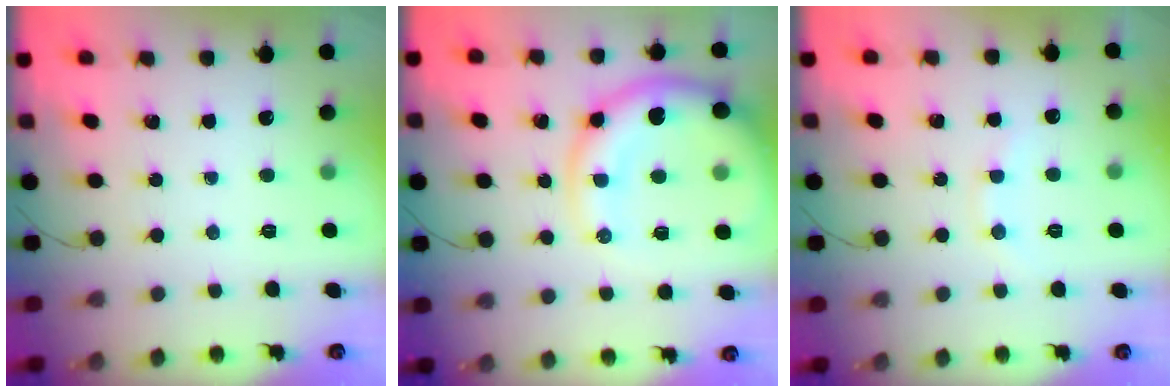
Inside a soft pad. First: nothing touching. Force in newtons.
{"total": 13.7, "press": 13.3, "slide": 3.5}
{"total": 6.9, "press": 6.8, "slide": 1.4}